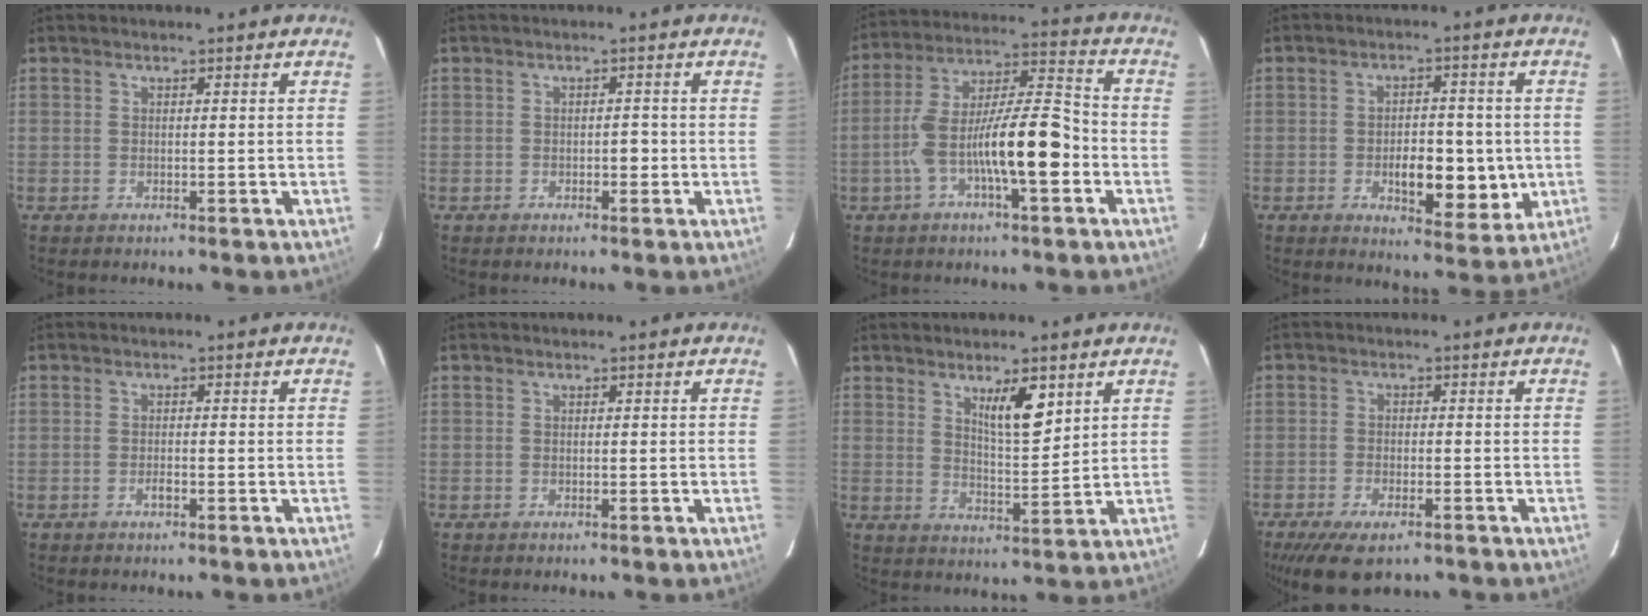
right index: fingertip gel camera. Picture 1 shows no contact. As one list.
[{"total": 1.6, "force": [-0.5, 0.8, 1.3], "torque": [-0.017, 0.004, -0.009]}, {"total": 14.6, "force": [-4.2, 2.6, 13.8], "torque": [-0.253, 0.021, -0.071]}, {"total": 10.0, "force": [-1.7, 4.4, 8.8], "torque": [-0.126, 0.001, -0.019]}, {"total": 1.4, "force": [-0.7, 0.4, 1.1], "torque": [-0.023, 0.001, -0.012]}, {"total": 0.0}, {"total": 6.7, "force": [3.6, 1.5, 5.4], "torque": [-0.093, -0.007, 0.064]}, {"total": 8.6, "force": [-6.0, 3.1, 5.3], "torque": [-0.090, -0.013, -0.100]}]